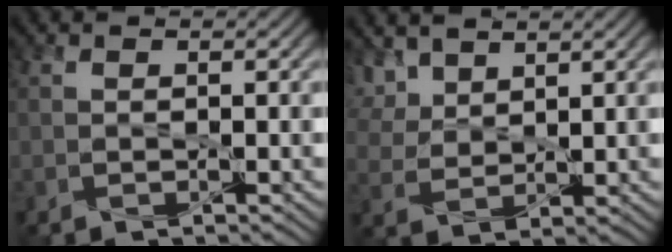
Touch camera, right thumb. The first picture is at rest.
{"total": 5.5, "force": [3.7, 2.8, 2.9], "torque": [-0.086, 0.009, 0.076]}